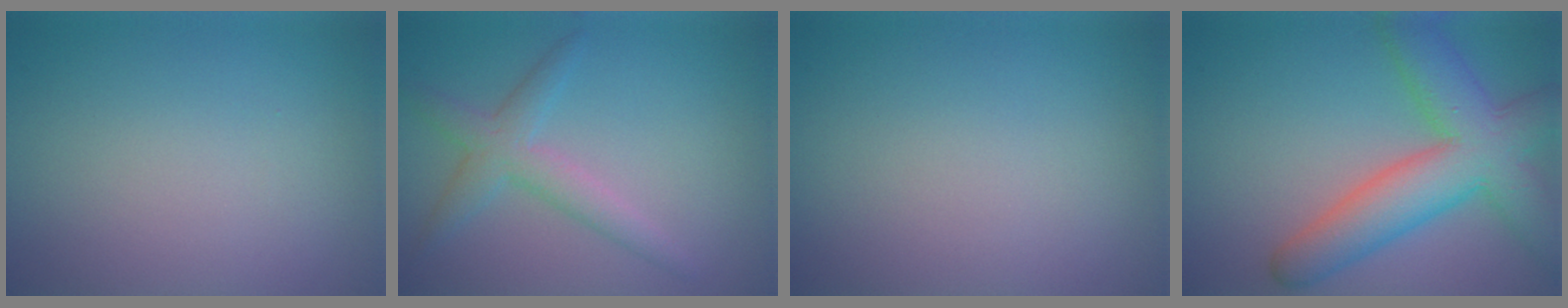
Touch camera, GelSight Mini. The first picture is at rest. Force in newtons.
{"total": 3.0, "press": 3.0, "slide": 0.1}
{"total": 0.0}
{"total": 8.6, "press": 8.6, "slide": 0.4}